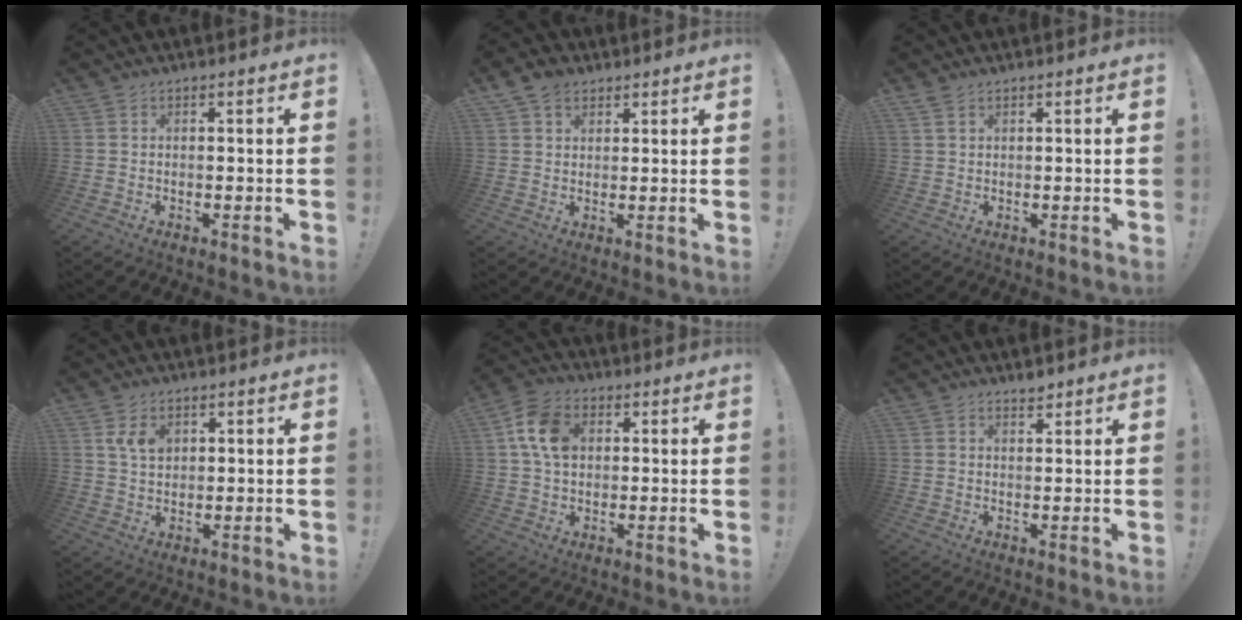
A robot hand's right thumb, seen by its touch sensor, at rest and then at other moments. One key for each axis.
{"total": 5.5, "fx": 3.2, "fy": 3.9, "fz": 2.2, "tx": -0.042, "ty": -0.005, "tz": 0.064}
{"total": 2.0, "fx": 1.3, "fy": 0.9, "fz": 1.2, "tx": -0.032, "ty": 0.002, "tz": 0.027}
{"total": 5.4, "fx": 2.3, "fy": 3.8, "fz": 3.0, "tx": -0.046, "ty": -0.003, "tz": 0.042}
{"total": 11.3, "fx": 2.5, "fy": 8.4, "fz": 7.2, "tx": -0.125, "ty": 0.011, "tz": 0.049}
{"total": 2.4, "fx": 2.2, "fy": 0.7, "fz": 0.5, "tx": 0.009, "ty": -0.018, "tz": 0.036}